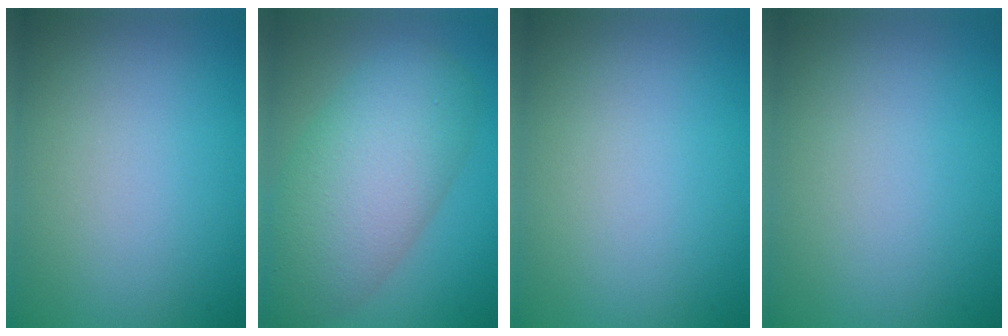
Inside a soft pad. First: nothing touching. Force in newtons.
{"total": 8.9, "press": 8.9, "slide": 0.4}
{"total": 0.0}
{"total": 0.0}